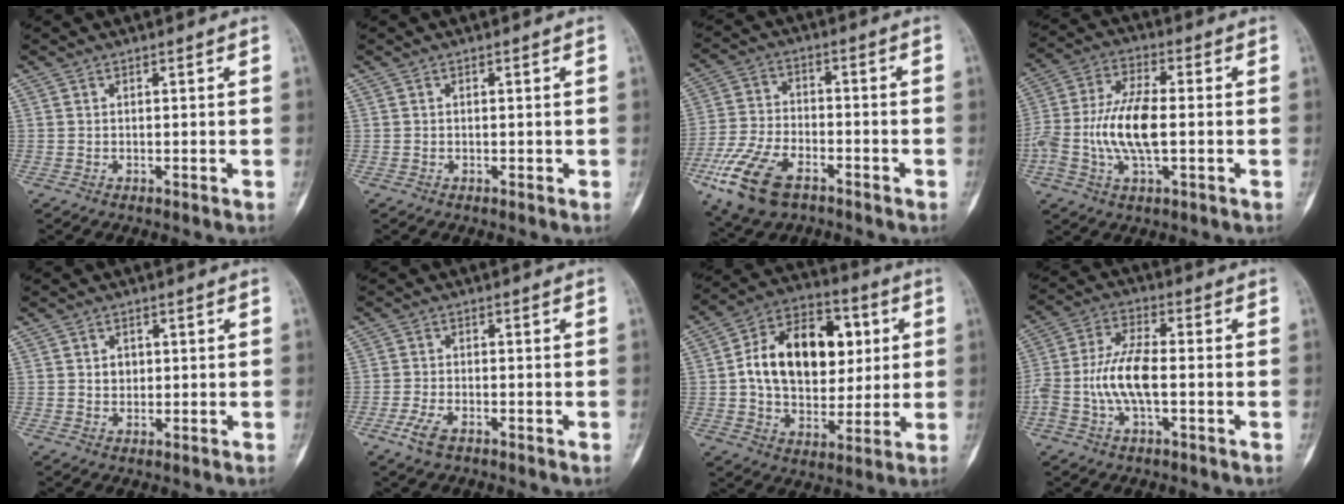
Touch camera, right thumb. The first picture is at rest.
{"total": 0.0}
{"total": 14.3, "force": [-7.5, 7.7, 9.5], "torque": [-0.191, 0.012, -0.142]}
{"total": 13.1, "force": [-1.7, 6.0, 11.5], "torque": [-0.248, 0.021, -0.036]}
{"total": 2.5, "force": [0.4, 2.2, 1.2], "torque": [0.002, 0.002, 0.006]}
{"total": 4.2, "force": [-2.4, 2.1, 2.7], "torque": [-0.060, 0.004, -0.049]}
{"total": 21.0, "force": [3.3, 14.1, 15.1], "torque": [-0.205, 0.017, 0.056]}
{"total": 10.3, "force": [-1.8, 4.7, 9.0], "torque": [-0.193, 0.030, -0.040]}